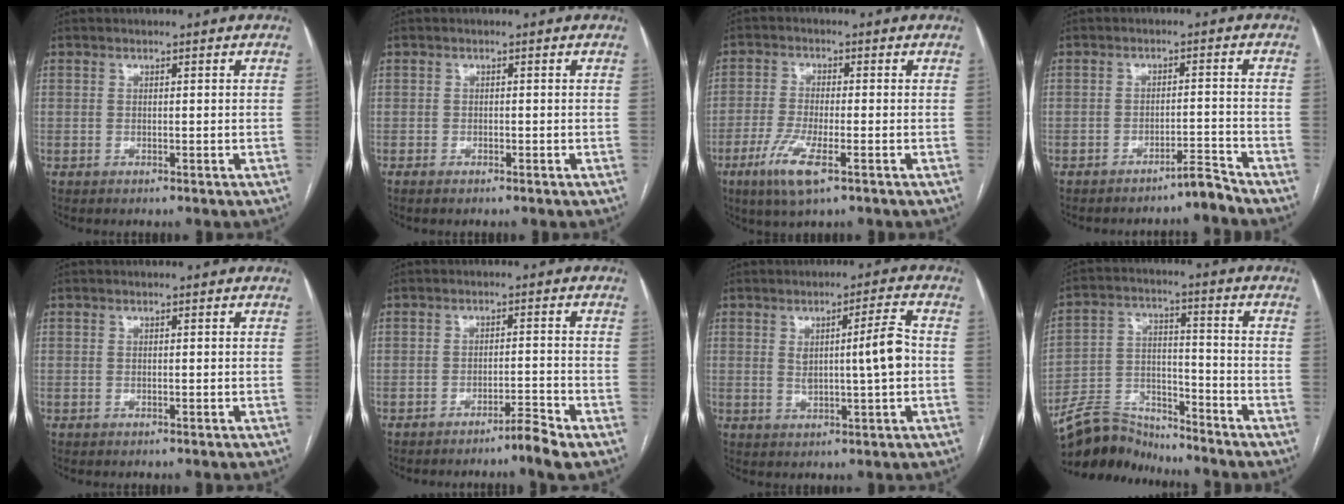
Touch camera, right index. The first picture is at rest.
{"total": 0.8, "force": [-0.6, 0.5, 0.3], "torque": [-0.005, 0.001, -0.009]}
{"total": 6.9, "force": [-3.5, 1.4, 5.7], "torque": [-0.125, -0.015, -0.065]}
{"total": 3.2, "force": [-3.1, -0.8, 0.3], "torque": [0.005, -0.005, -0.048]}
{"total": 0.0}
{"total": 3.3, "force": [-2.7, -0.7, 1.7], "torque": [-0.026, -0.005, -0.046]}
{"total": 6.3, "force": [0.4, 0.3, 6.2], "torque": [-0.098, 0.006, 0.010]}
{"total": 9.9, "force": [-9.7, 1.9, 0.6], "torque": [-0.012, 0.017, -0.183]}